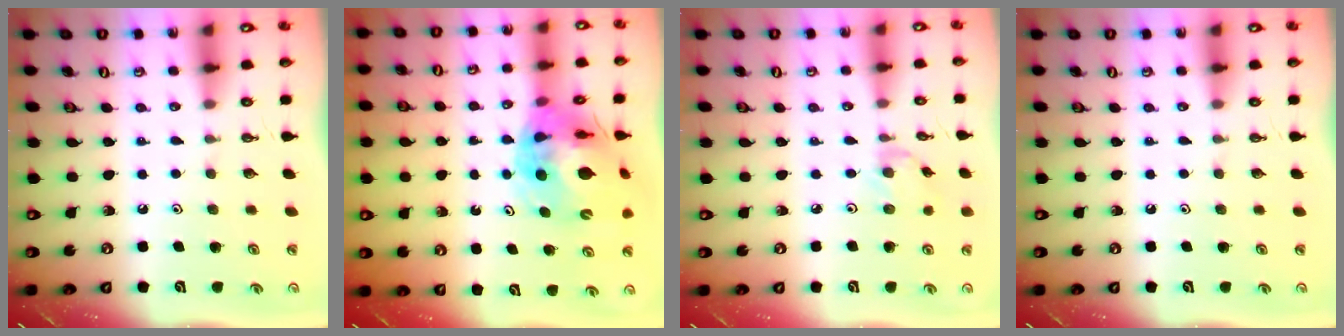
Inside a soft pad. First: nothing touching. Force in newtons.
{"total": 18.9, "press": 18.8, "slide": 2.6}
{"total": 2.0, "press": 2.0, "slide": 0.3}
{"total": 0.0}